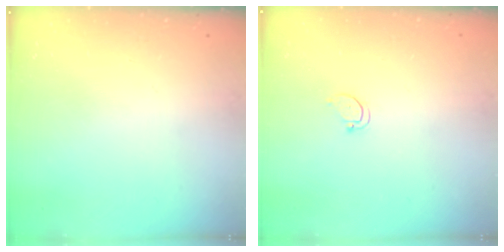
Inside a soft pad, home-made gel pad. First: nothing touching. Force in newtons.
{"total": 2.9, "press": 2.9, "slide": 0.2}